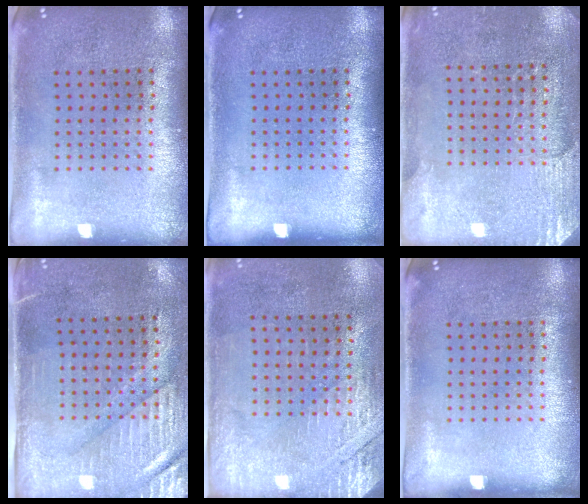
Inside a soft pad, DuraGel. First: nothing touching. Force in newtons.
{"total": 0.0}
{"total": 2.8, "press": 2.6, "slide": 1.0}
{"total": 3.0, "press": 2.6, "slide": 1.5}
{"total": 2.8, "press": 2.5, "slide": 1.4}
{"total": 0.0}